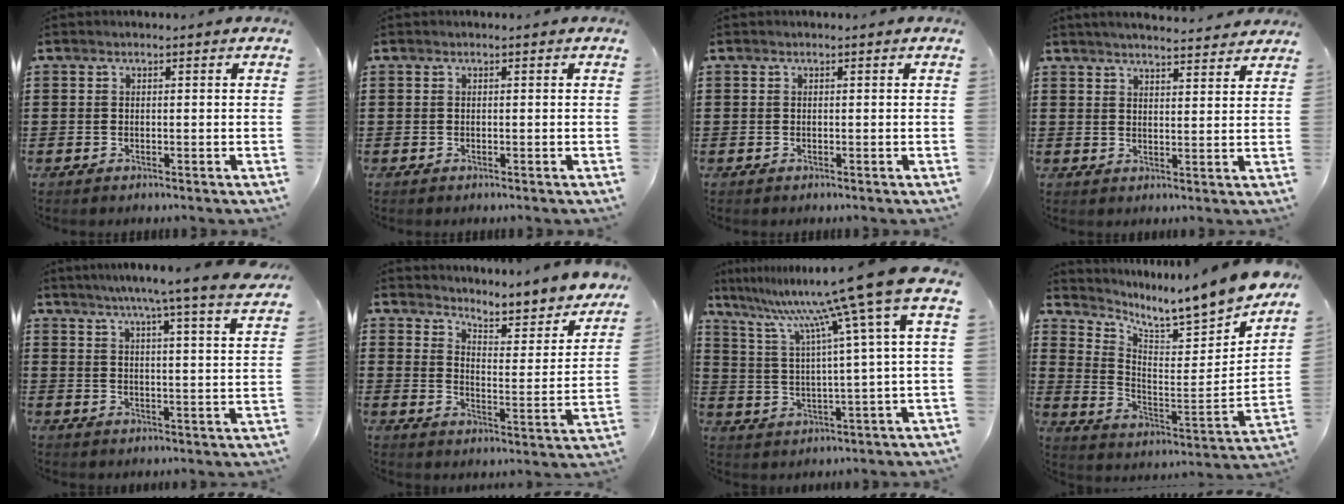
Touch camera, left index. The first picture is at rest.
{"total": 0.0}
{"total": 0.0}
{"total": 3.5, "force": [3.4, -0.3, 0.7], "torque": [-0.024, -0.017, 0.060]}
{"total": 6.2, "force": [5.3, -1.3, 3.0], "torque": [-0.077, -0.031, 0.086]}
{"total": 4.3, "force": [4.2, -0.4, 0.7], "torque": [-0.032, -0.050, 0.064]}
{"total": 12.9, "force": [8.8, -1.7, 9.3], "torque": [-0.207, -0.057, 0.130]}
{"total": 7.0, "force": [6.6, 0.2, 2.3], "torque": [-0.058, -0.073, 0.100]}